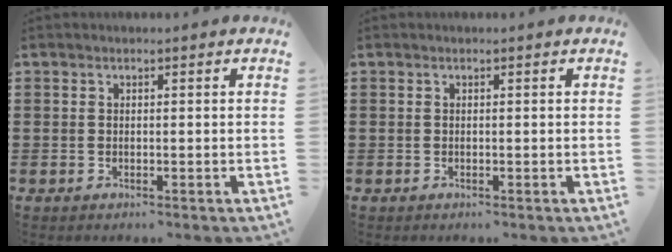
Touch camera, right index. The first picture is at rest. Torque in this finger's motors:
{"motor_torque": [0.00, 0.00, 0.00, 0.00]}